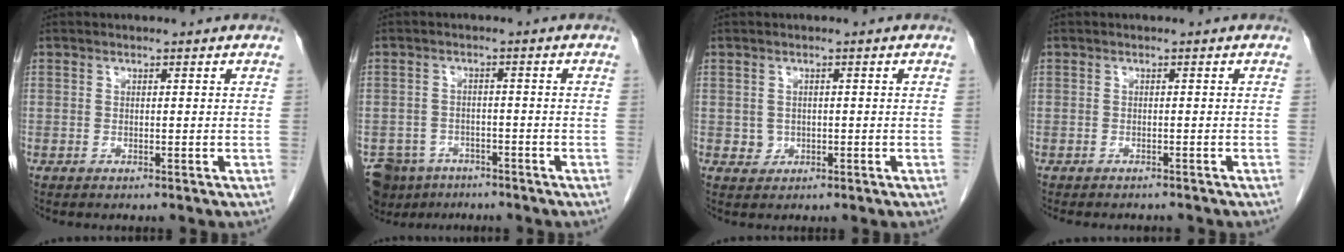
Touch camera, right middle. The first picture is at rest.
{"total": 6.7, "force": [-5.1, 4.2, 0.9], "torque": [-0.015, 0.001, -0.080]}
{"total": 1.3, "force": [-0.1, 1.3, 0.4], "torque": [-0.005, 0.003, 0.002]}
{"total": 5.1, "force": [-4.7, 1.2, 1.8], "torque": [-0.017, -0.005, -0.060]}